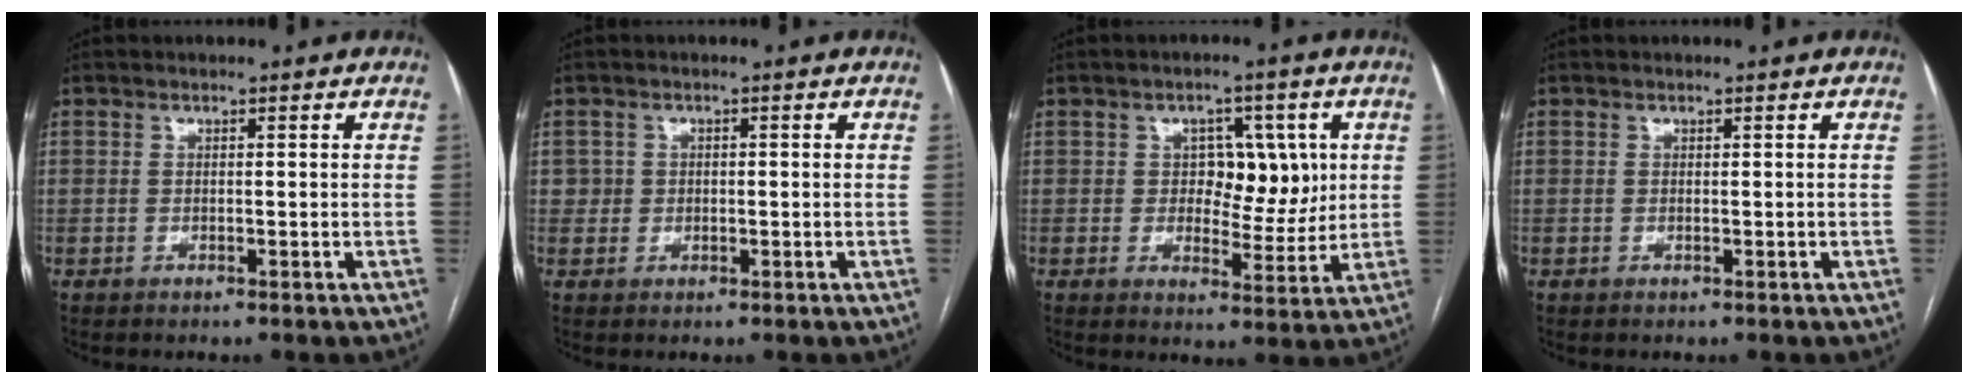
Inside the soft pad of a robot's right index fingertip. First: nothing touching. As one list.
[{"total": 1.7, "force": [0.0, 1.7, 0.0], "torque": [0.006, 0.011, -0.001]}, {"total": 4.9, "force": [1.0, 3.3, 3.6], "torque": [-0.039, 0.008, 0.018]}, {"total": 0.0}]